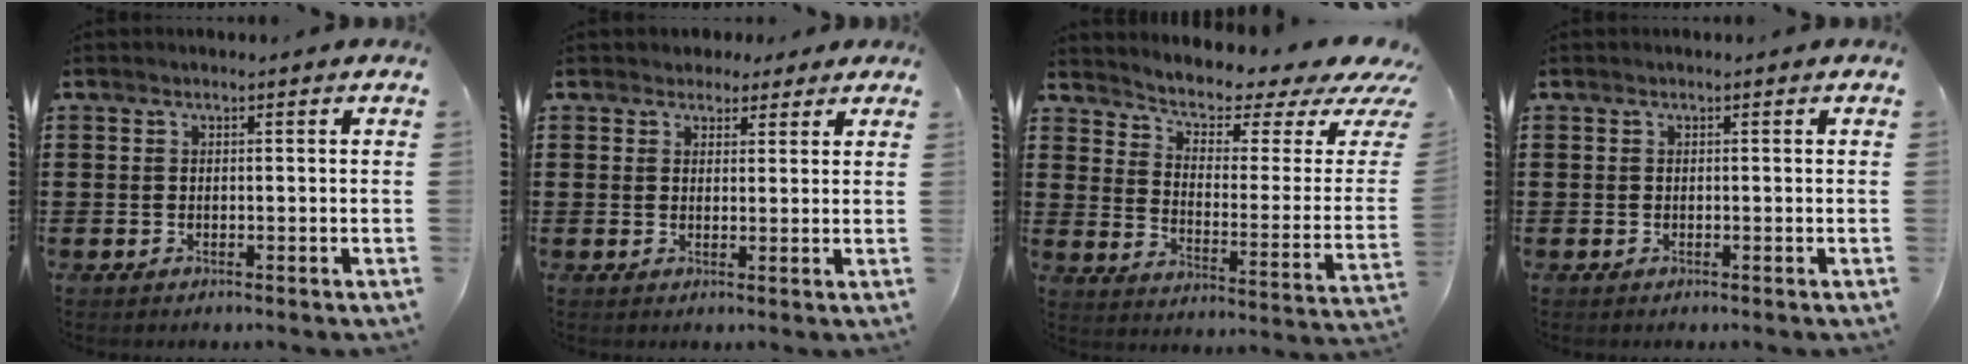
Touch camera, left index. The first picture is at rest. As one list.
[{"total": 2.6, "force": [2.0, 1.7, 0.2], "torque": [-0.013, 0.011, 0.037]}, {"total": 3.8, "force": [2.7, 1.3, 2.3], "torque": [-0.054, -0.029, 0.038]}, {"total": 0.0}]